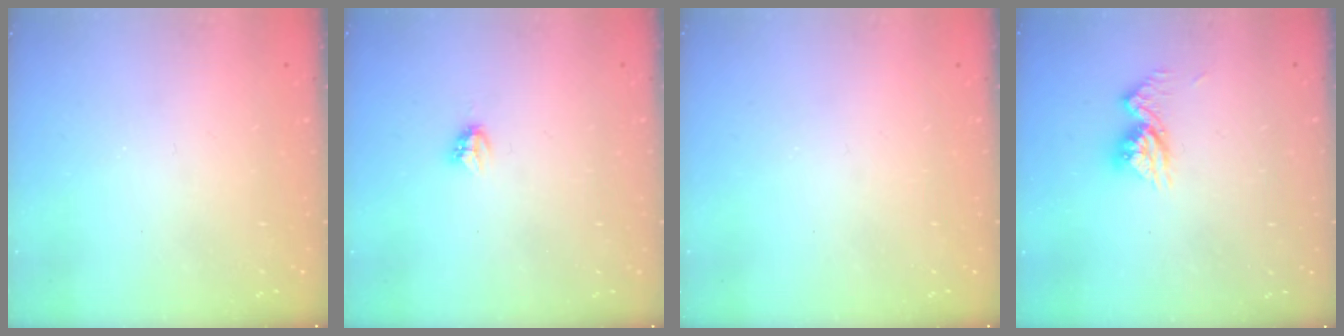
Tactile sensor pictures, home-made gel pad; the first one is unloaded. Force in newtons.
{"total": 2.8, "press": 2.7, "slide": 0.4}
{"total": 0.0}
{"total": 10.2, "press": 10.1, "slide": 1.0}